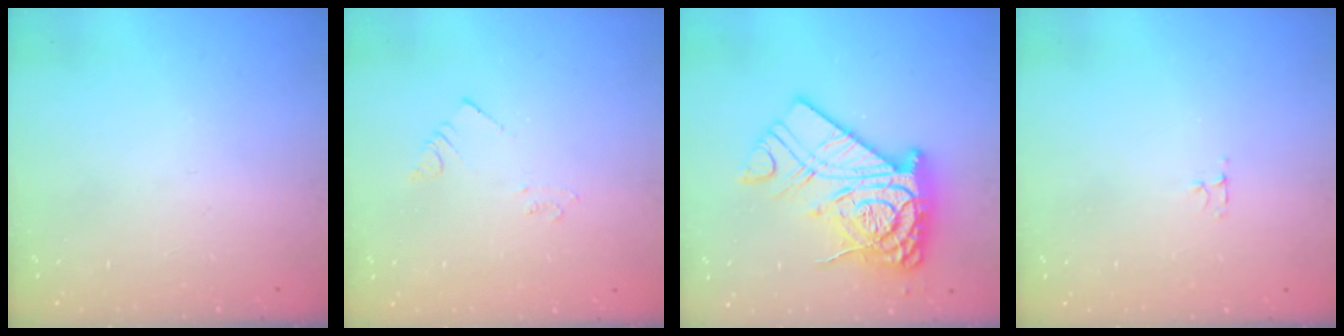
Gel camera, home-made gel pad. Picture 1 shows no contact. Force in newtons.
{"total": 2.1, "press": 2.1, "slide": 0.3}
{"total": 18.8, "press": 18.7, "slide": 1.5}
{"total": 3.1, "press": 3.0, "slide": 0.4}